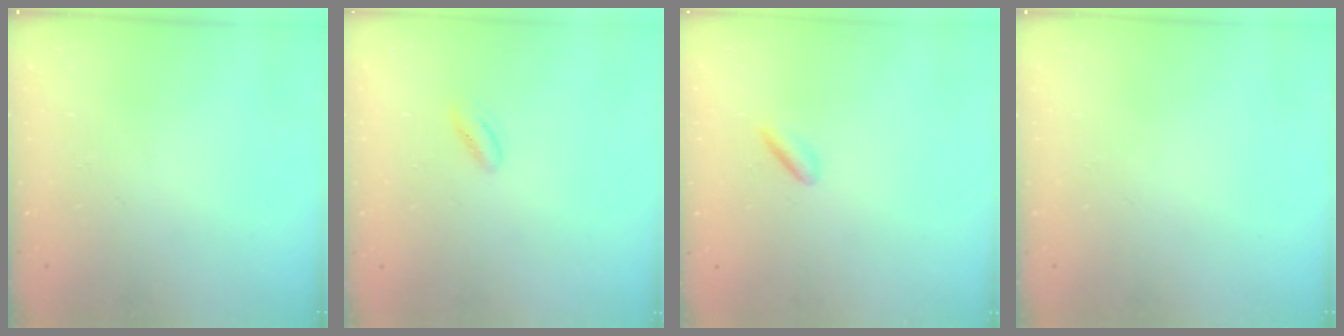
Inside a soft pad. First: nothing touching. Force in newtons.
{"total": 2.6, "press": 2.5, "slide": 0.6}
{"total": 1.9, "press": 1.7, "slide": 0.8}
{"total": 0.0}